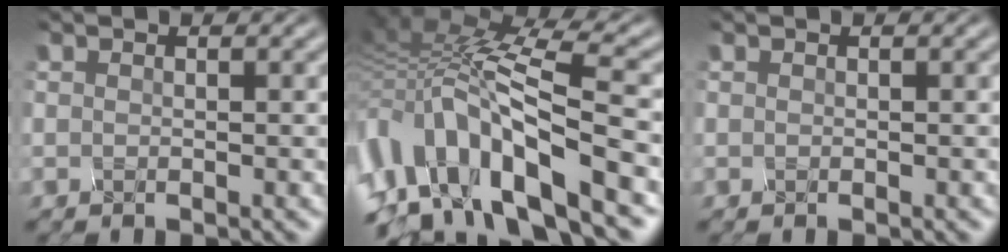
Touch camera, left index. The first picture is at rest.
{"total": 12.4, "force": [-5.4, 4.7, 10.2], "torque": [-0.217, 0.020, -0.071]}
{"total": 0.0}